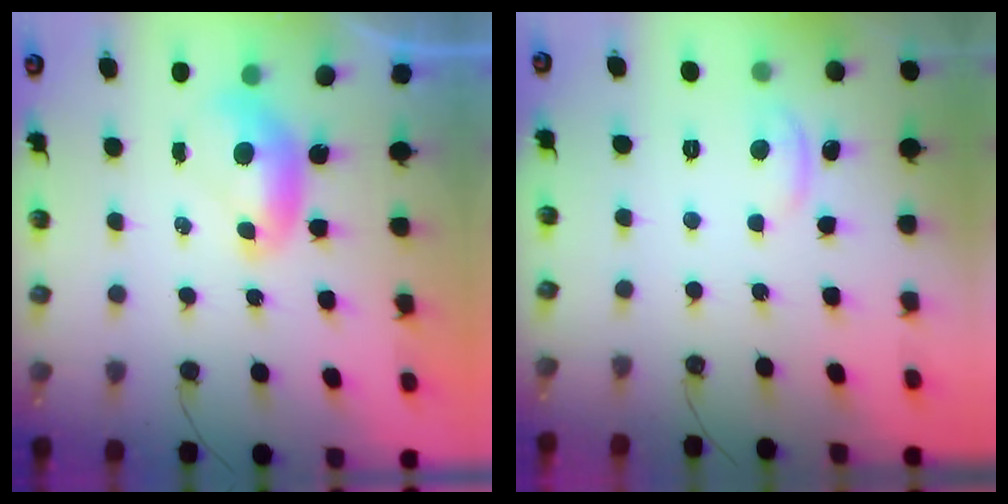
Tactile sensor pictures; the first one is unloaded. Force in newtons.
{"total": 1.8, "press": 1.8, "slide": 0.4}